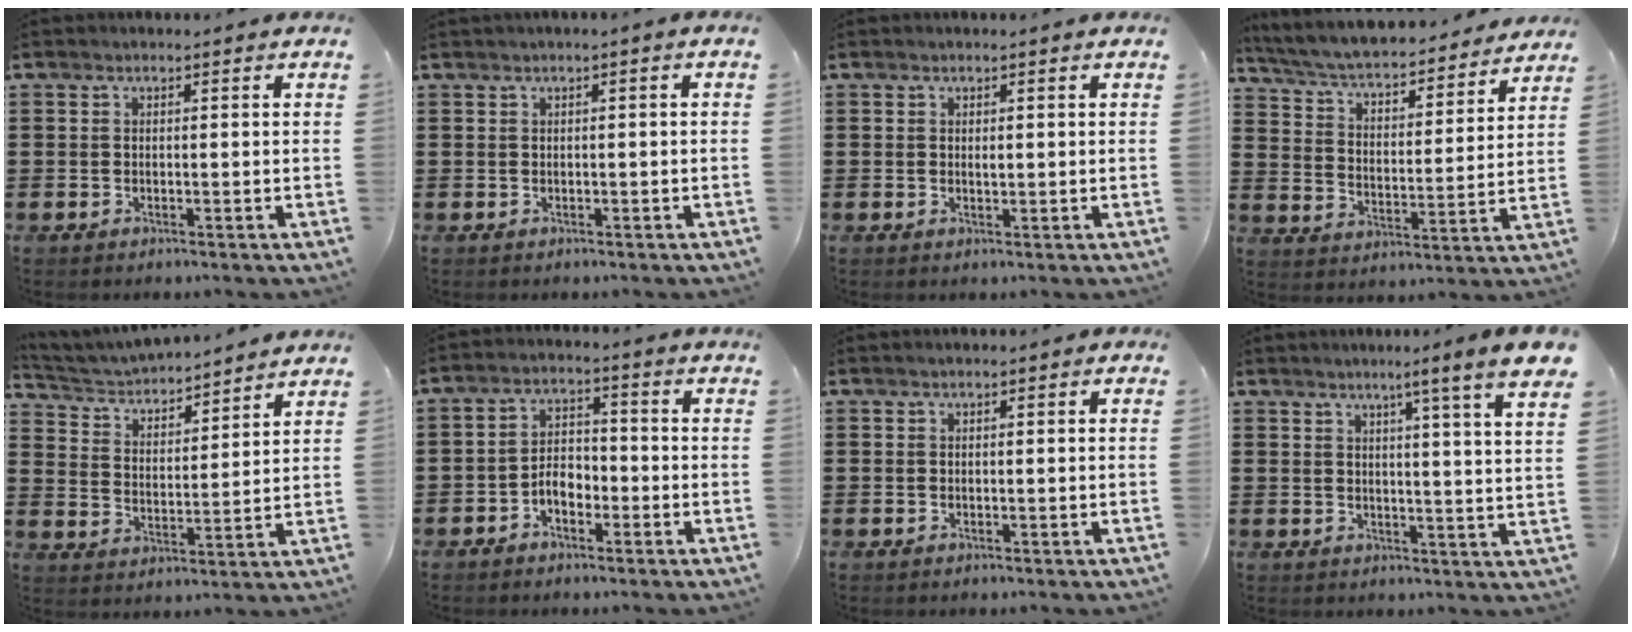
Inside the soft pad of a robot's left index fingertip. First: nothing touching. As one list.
[{"total": 0.6, "force": [-0.1, 0.0, 0.6], "torque": [-0.009, -0.005, 0.000]}, {"total": 0.7, "force": [0.2, 0.3, 0.6], "torque": [-0.013, 0.000, 0.004]}, {"total": 4.9, "force": [4.7, 0.3, 1.5], "torque": [-0.053, -0.038, 0.072]}, {"total": 4.1, "force": [4.0, 0.5, 0.3], "torque": [-0.031, -0.029, 0.065]}, {"total": 3.8, "force": [-2.2, 2.2, 2.2], "torque": [-0.048, 0.005, -0.047]}, {"total": 0.0}, {"total": 5.8, "force": [3.9, -1.2, 4.1], "torque": [-0.077, -0.030, 0.055]}]